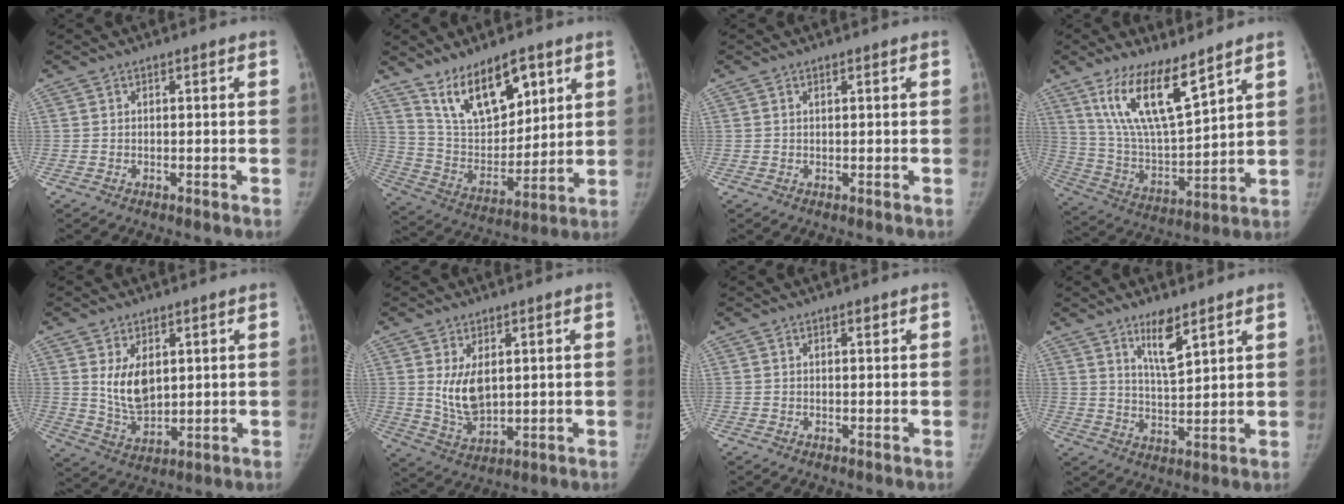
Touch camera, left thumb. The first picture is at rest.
{"total": 16.0, "force": [9.7, 7.6, 10.2], "torque": [-0.130, -0.054, 0.190]}
{"total": 0.6, "force": [0.3, 0.2, 0.4], "torque": [-0.010, 0.001, 0.006]}
{"total": 15.7, "force": [9.9, 4.4, 11.3], "torque": [-0.194, -0.055, 0.203]}
{"total": 8.4, "force": [2.4, 5.1, 6.2], "torque": [-0.091, -0.021, 0.061]}
{"total": 7.5, "force": [1.8, 4.3, 5.9], "torque": [-0.095, -0.019, 0.049]}
{"total": 0.6, "force": [0.4, 0.2, 0.4], "torque": [-0.004, -0.001, 0.006]}
{"total": 7.0, "force": [4.6, 1.7, 4.9], "torque": [-0.078, -0.037, 0.085]}